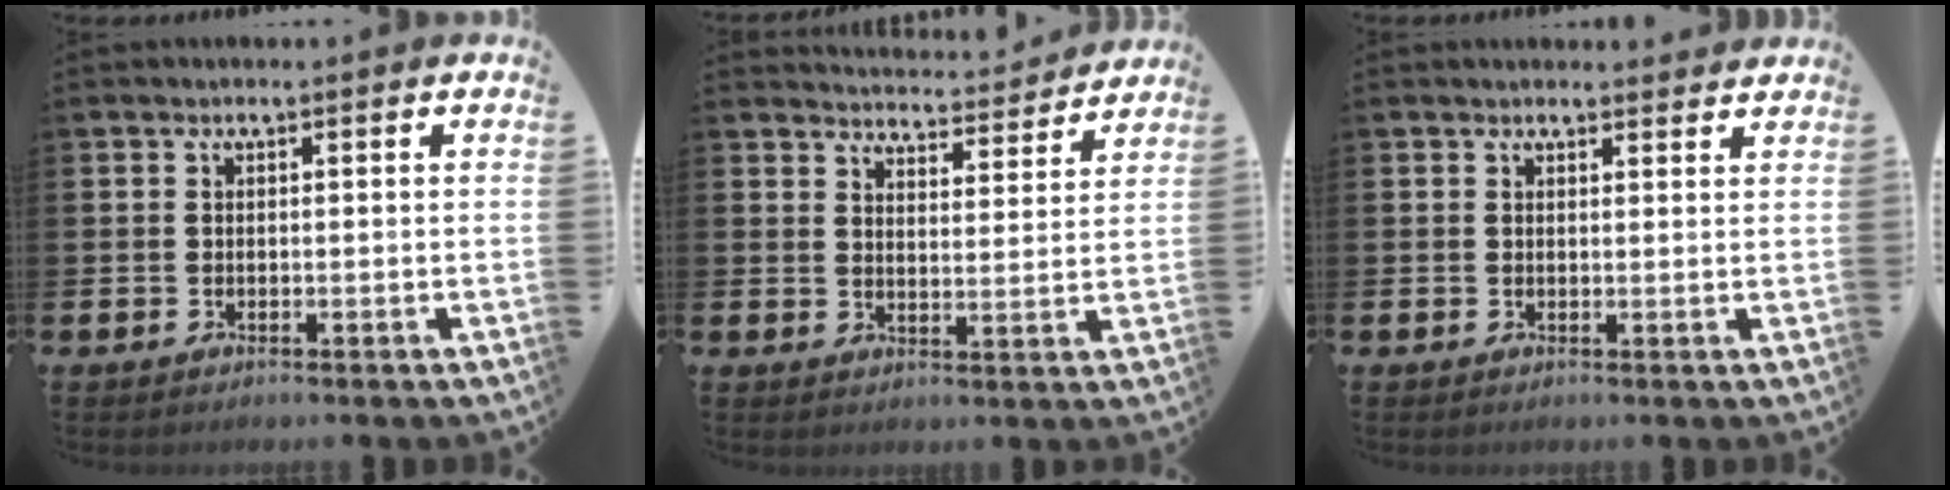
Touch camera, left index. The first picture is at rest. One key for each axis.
{"total": 4.3, "fx": 4.3, "fy": 0.2, "fz": -0.1, "tx": -0.013, "ty": -0.039, "tz": 0.073}
{"total": 1.5, "fx": 1.4, "fy": 0.3, "fz": 0.0, "tx": 0.007, "ty": -0.006, "tz": 0.025}